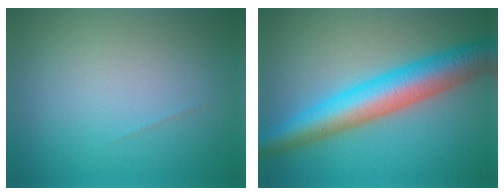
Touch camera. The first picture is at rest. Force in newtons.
{"total": 8.0, "press": 8.0, "slide": 0.2}